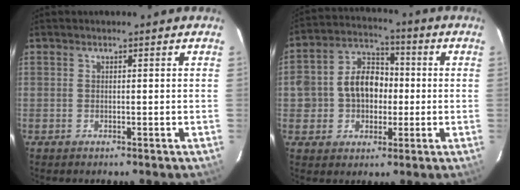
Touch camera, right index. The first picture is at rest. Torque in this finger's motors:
{"motor_torque": [0.43, -0.07, 0.25, 0.10]}